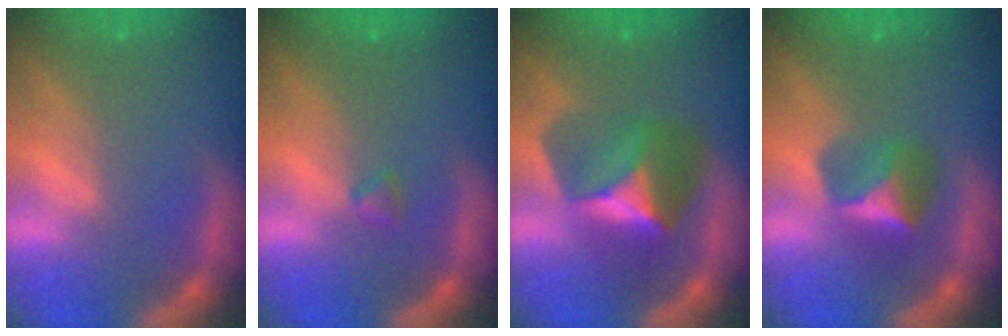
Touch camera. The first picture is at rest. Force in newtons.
{"total": 0.9}
{"total": 6.9}
{"total": 3.9}